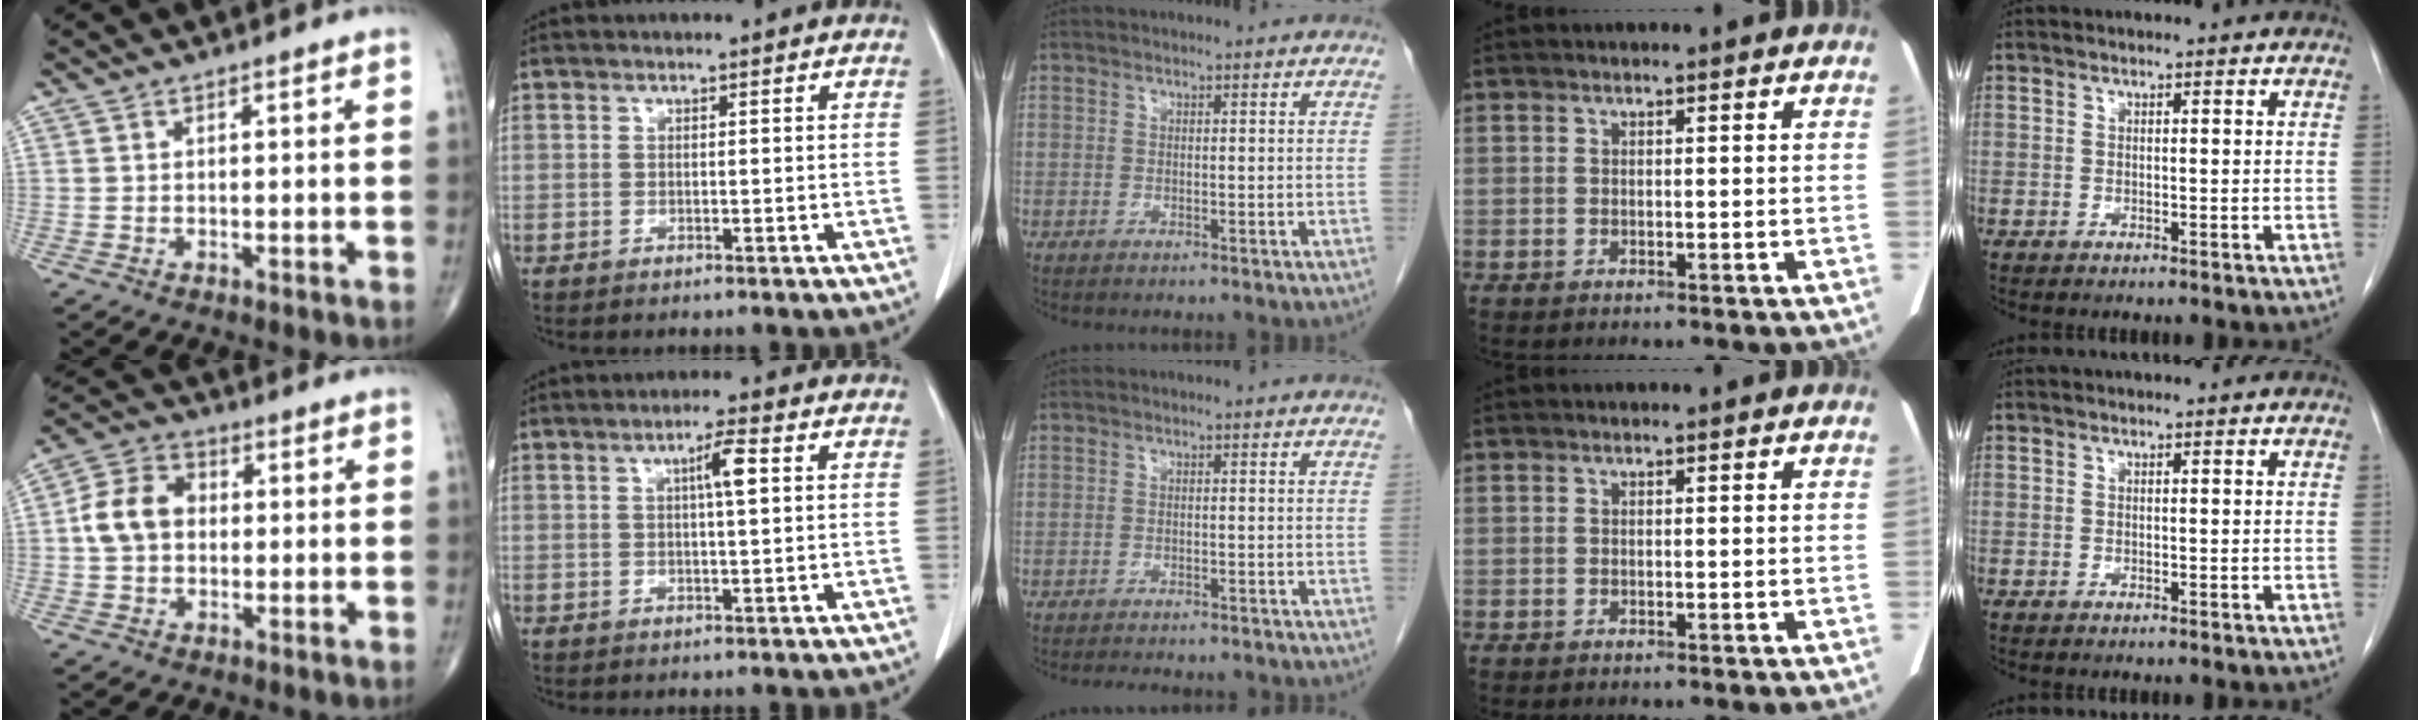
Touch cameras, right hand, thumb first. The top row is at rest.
{"thumb": {"total": 8.8, "force": [0.3, 6.7, 5.7], "torque": [-0.098, 0.025, -0.003]}, "index": {"total": 3.8, "force": [1.0, 0.1, 3.7], "torque": [-0.063, 0.004, 0.015]}, "middle": {"total": 7.4, "force": [-6.6, 1.9, 2.6], "torque": [-0.034, 0.000, -0.082]}}